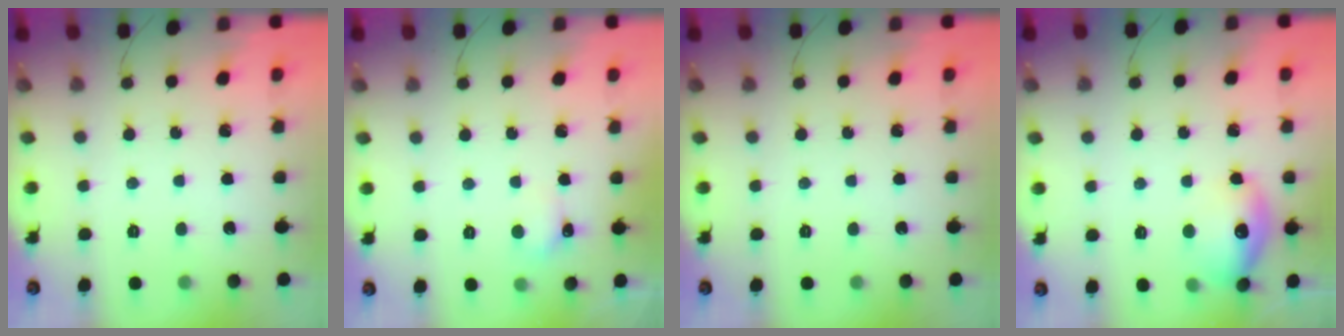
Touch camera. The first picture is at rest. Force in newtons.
{"total": 4.7, "press": 4.5, "slide": 1.2}
{"total": 0.0}
{"total": 14.1, "press": 14.1, "slide": 1.2}